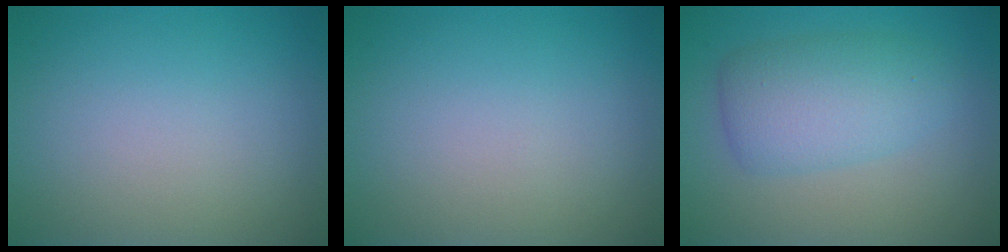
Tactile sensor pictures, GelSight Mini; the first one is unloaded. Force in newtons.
{"total": 0.0}
{"total": 4.7, "press": 4.7, "slide": 0.1}